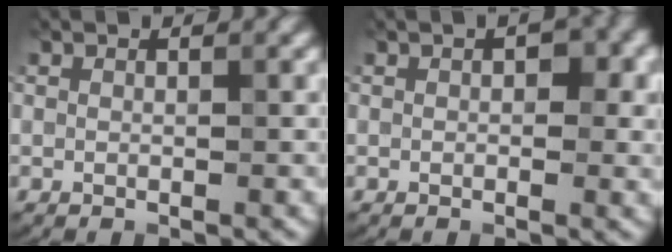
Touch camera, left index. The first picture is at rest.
{"total": 2.8, "force": [0.6, 1.6, 2.3], "torque": [-0.030, 0.004, 0.007]}